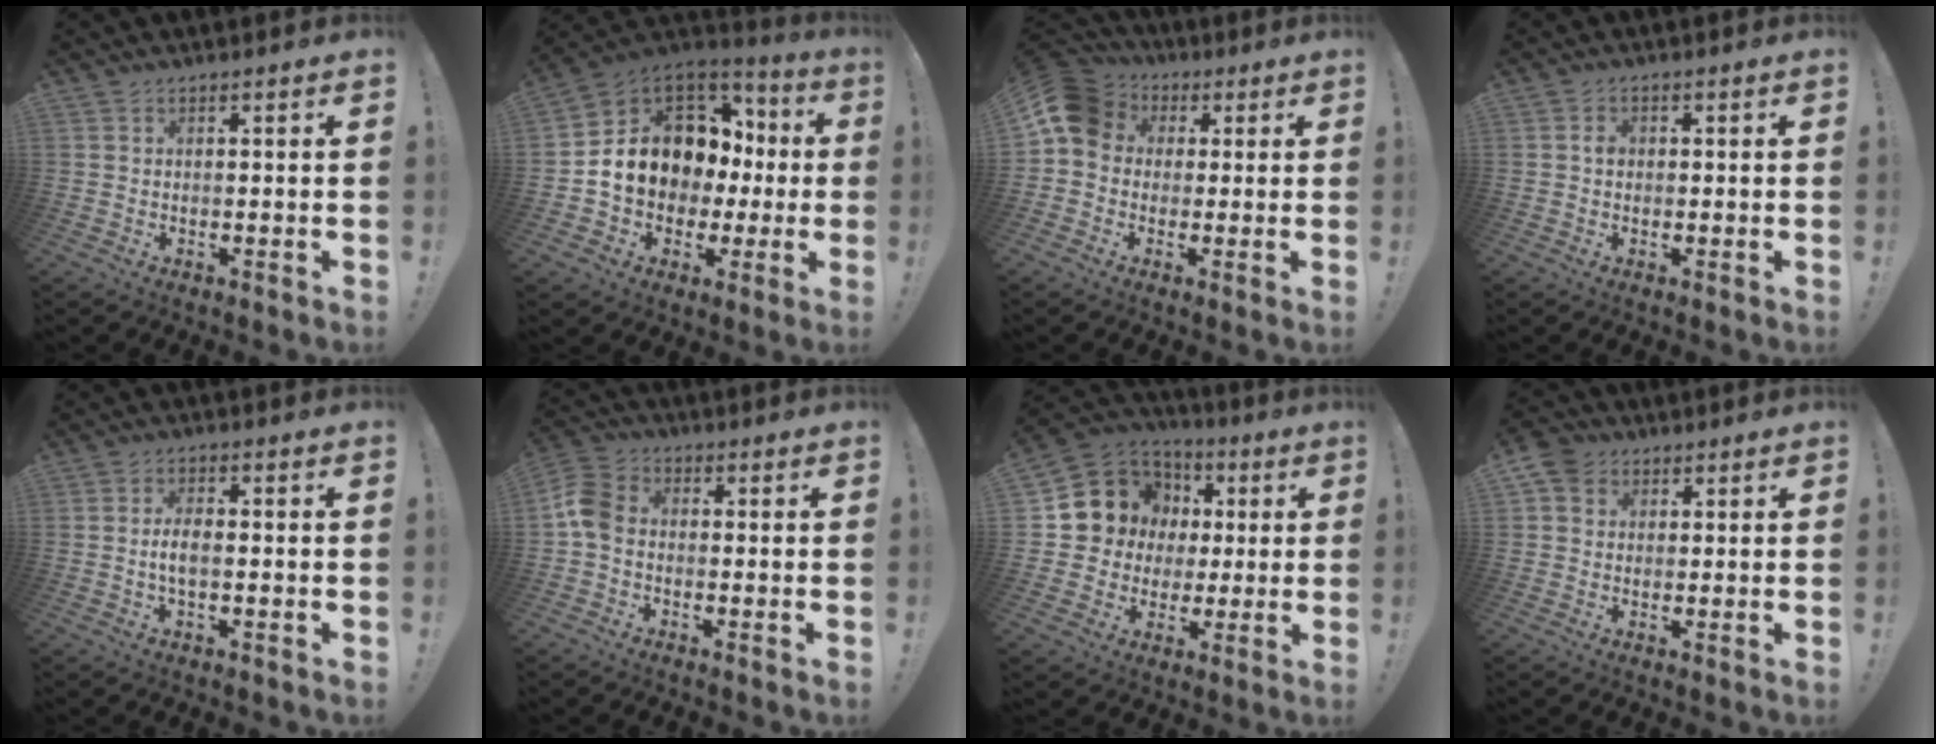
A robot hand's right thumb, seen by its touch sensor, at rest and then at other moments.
{"total": 14.5, "force": [1.2, 12.2, 7.7], "torque": [-0.115, -0.004, 0.046]}
{"total": 10.9, "force": [1.7, 9.3, 5.4], "torque": [-0.094, 0.006, 0.041]}
{"total": 1.7, "force": [0.0, 1.2, 1.2], "torque": [-0.022, 0.006, 0.000]}
{"total": 4.5, "force": [-0.8, 1.9, 4.0], "torque": [-0.084, 0.002, -0.018]}
{"total": 7.9, "force": [-1.0, 5.7, 5.4], "torque": [-0.125, 0.016, -0.010]}
{"total": 11.1, "force": [2.9, 10.4, 2.2], "torque": [-0.034, -0.020, 0.078]}
{"total": 5.5, "force": [2.3, 4.5, 2.1], "torque": [-0.036, -0.001, 0.044]}